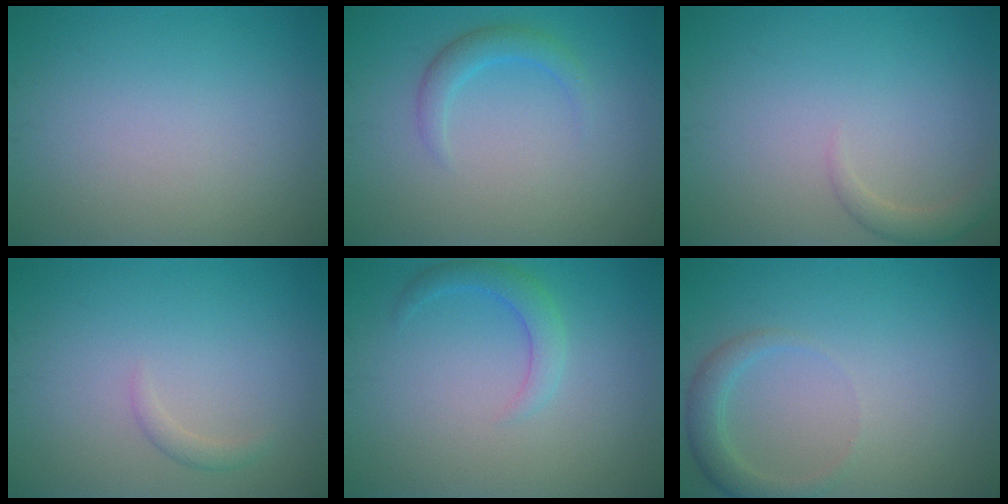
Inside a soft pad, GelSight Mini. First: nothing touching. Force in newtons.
{"total": 2.0, "press": 2.0, "slide": 0.1}
{"total": 1.6, "press": 1.6, "slide": 0.0}
{"total": 1.0, "press": 1.0, "slide": 0.1}
{"total": 2.2, "press": 2.1, "slide": 0.2}
{"total": 2.2, "press": 2.2, "slide": 0.2}